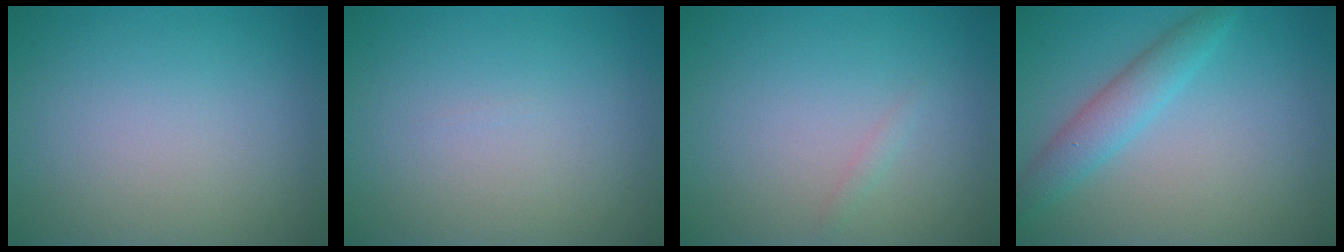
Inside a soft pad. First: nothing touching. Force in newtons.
{"total": 0.0}
{"total": 0.7, "press": 0.7, "slide": 0.0}
{"total": 3.1, "press": 3.1, "slide": 0.2}